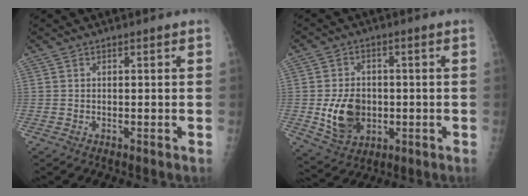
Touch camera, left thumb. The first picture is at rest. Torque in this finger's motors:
{"motor_torque": [0.57, -0.18, 0.93, 0.05, 0.07]}